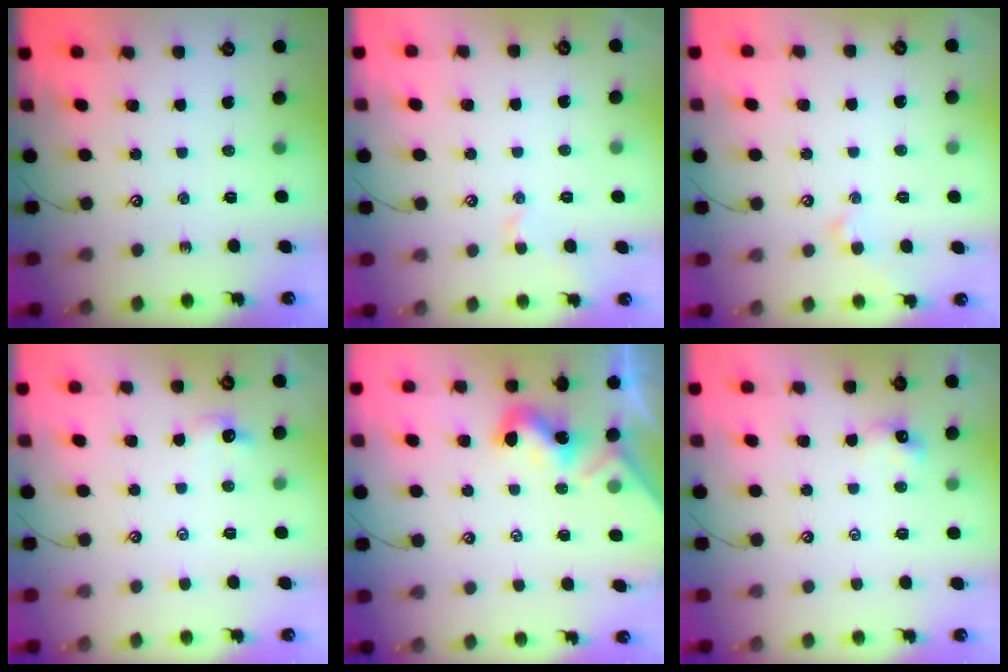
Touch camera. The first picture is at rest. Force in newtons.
{"total": 0.7, "press": 0.7, "slide": 0.2}
{"total": 1.0, "press": 1.0, "slide": 0.1}
{"total": 1.0, "press": 0.8, "slide": 0.6}
{"total": 2.0, "press": 2.0, "slide": 0.5}
{"total": 0.9, "press": 0.9, "slide": 0.2}